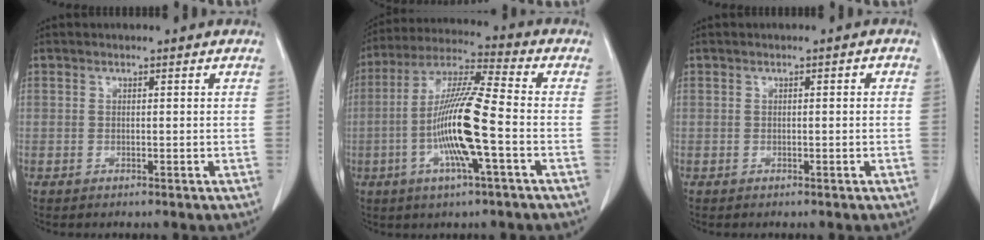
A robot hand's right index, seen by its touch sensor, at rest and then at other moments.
{"total": 13.6, "force": [-3.2, 0.5, 13.2], "torque": [-0.260, -0.001, -0.066]}
{"total": 0.6, "force": [-0.1, 0.2, 0.5], "torque": [-0.007, 0.003, -0.002]}